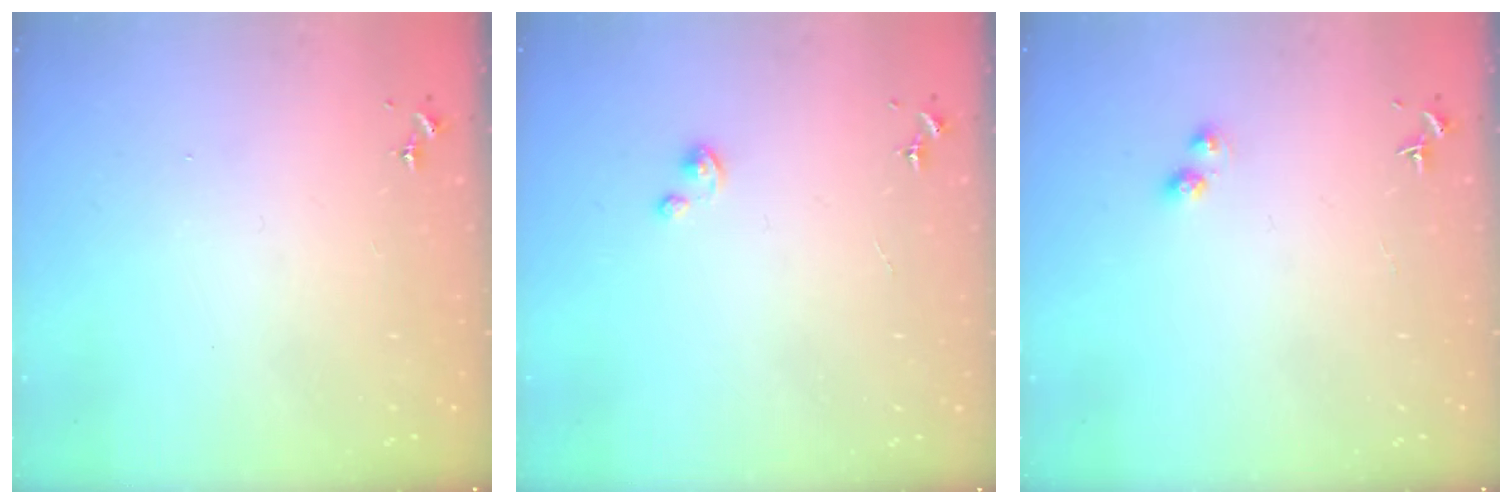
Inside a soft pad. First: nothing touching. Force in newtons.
{"total": 1.5, "press": 1.5, "slide": 0.2}
{"total": 3.0, "press": 3.0, "slide": 0.4}